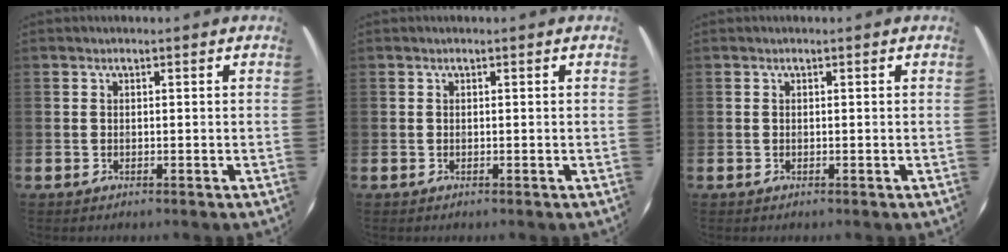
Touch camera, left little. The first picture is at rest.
{"total": 0.0}
{"total": 0.0}